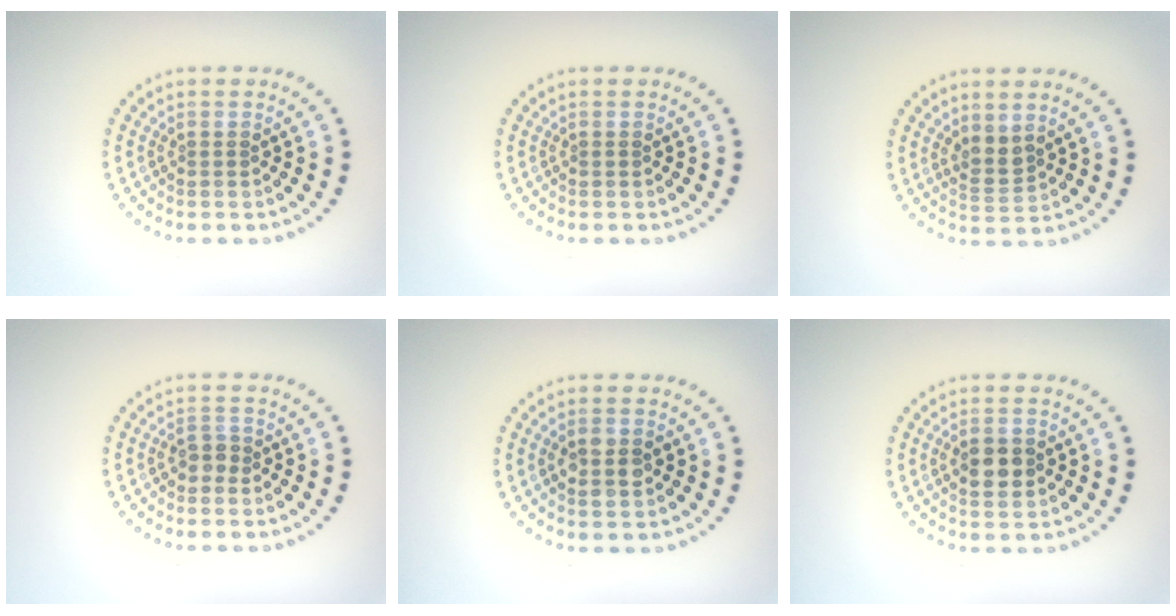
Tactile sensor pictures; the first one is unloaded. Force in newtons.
{"total": 0.0}
{"total": 1.9, "press": 1.5, "slide": 1.1}
{"total": 1.4, "press": 1.3, "slide": 0.5}
{"total": 2.4, "press": 2.4, "slide": 0.2}
{"total": 3.0, "press": 3.0, "slide": 0.1}